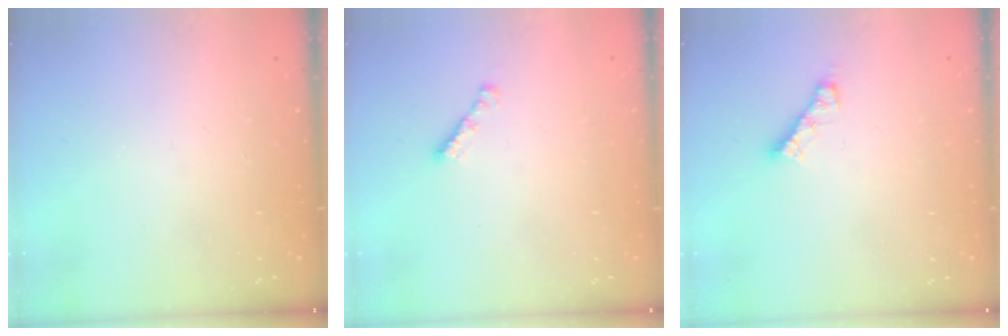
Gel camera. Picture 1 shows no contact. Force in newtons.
{"total": 1.9, "press": 1.9, "slide": 0.5}
{"total": 4.8, "press": 4.8, "slide": 0.3}